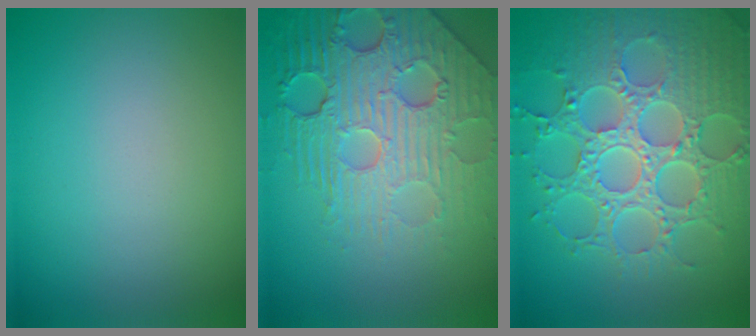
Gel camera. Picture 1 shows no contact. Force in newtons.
{"total": 8.2, "press": 5.8, "slide": 5.9}
{"total": 8.7, "press": 6.5, "slide": 5.7}